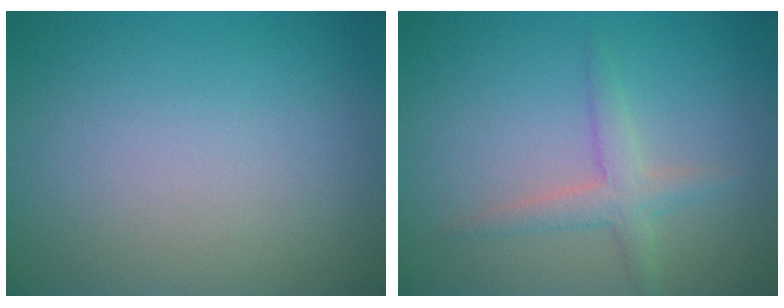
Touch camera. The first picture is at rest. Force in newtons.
{"total": 2.3, "press": 2.3, "slide": 0.1}